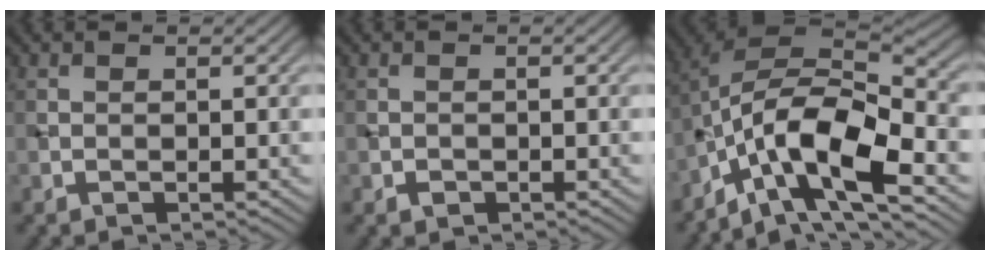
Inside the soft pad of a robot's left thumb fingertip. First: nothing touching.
{"total": 0.8, "force": [-0.4, 0.6, 0.3], "torque": [-0.002, -0.003, -0.008]}
{"total": 14.3, "force": [-7.1, 5.0, 11.3], "torque": [-0.210, -0.003, -0.139]}